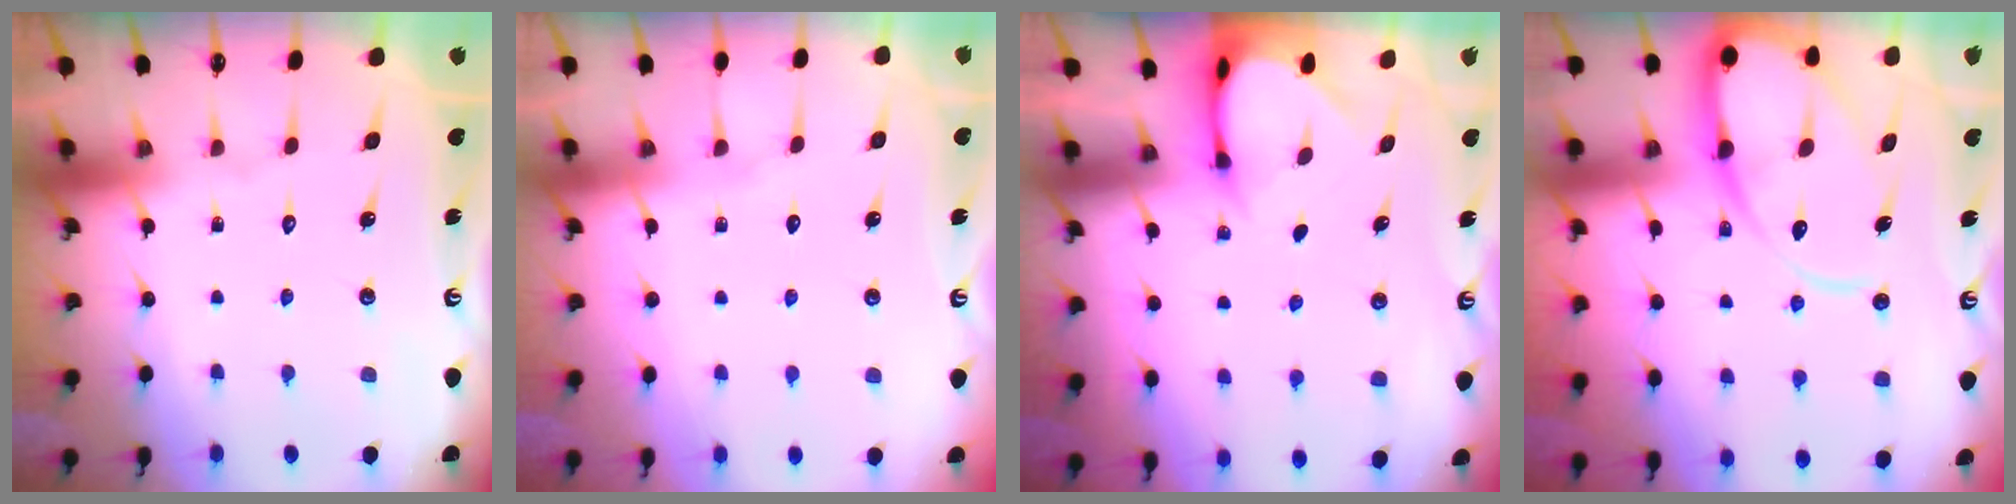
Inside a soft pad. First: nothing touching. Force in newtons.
{"total": 2.6, "press": 2.6, "slide": 0.4}
{"total": 3.4, "press": 3.4, "slide": 0.2}
{"total": 14.0, "press": 14.0, "slide": 1.3}